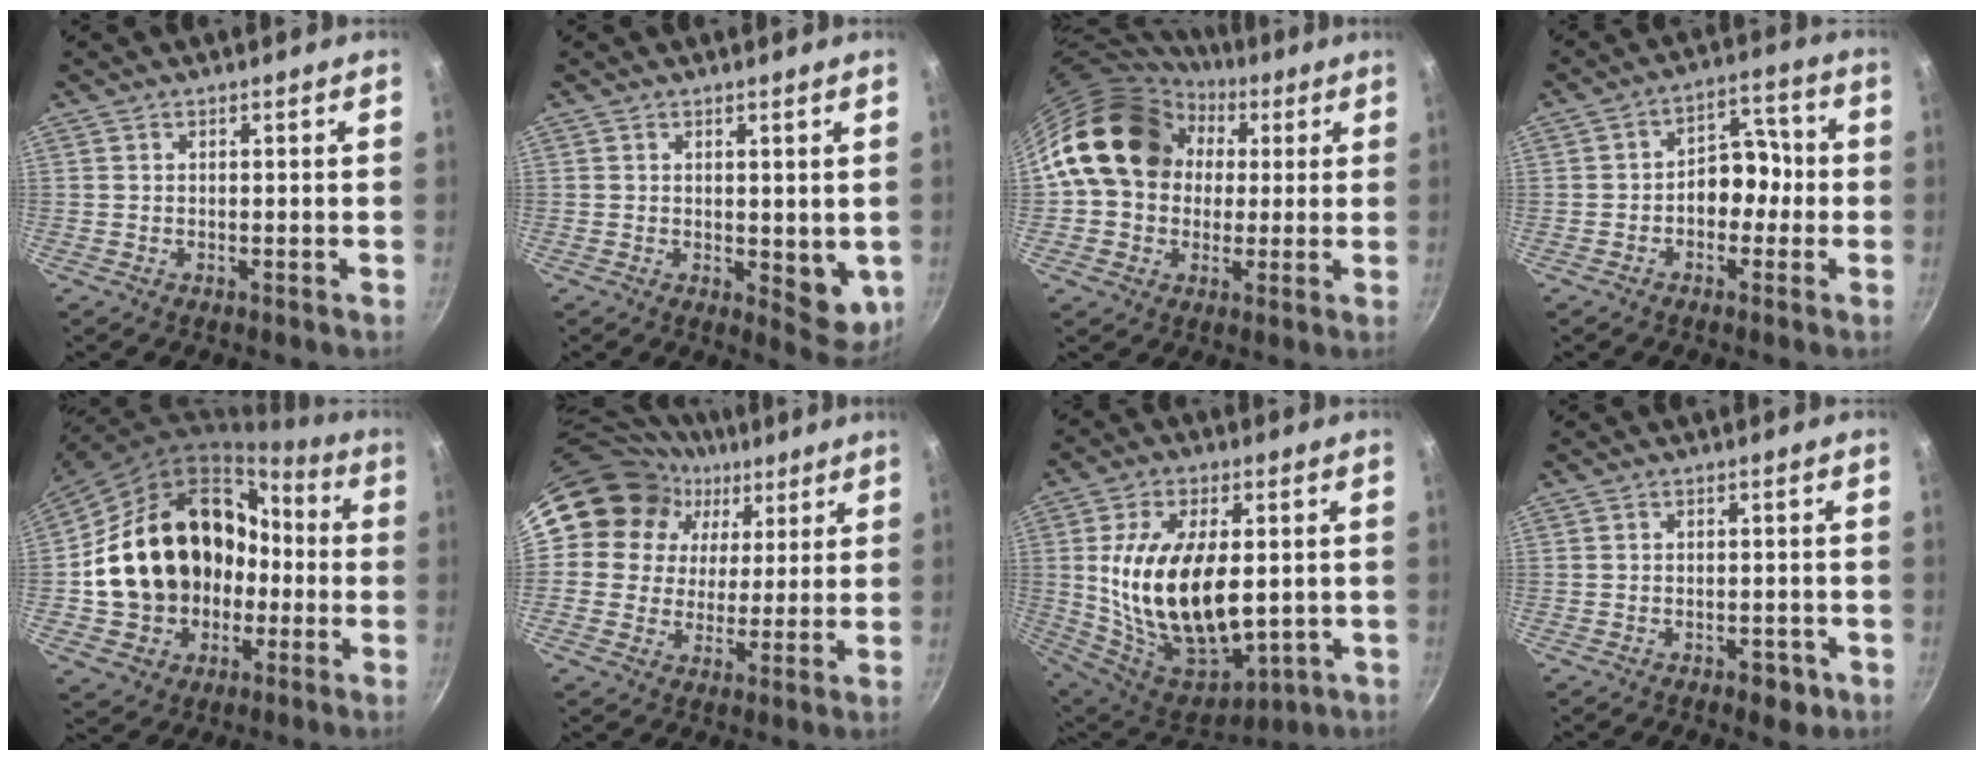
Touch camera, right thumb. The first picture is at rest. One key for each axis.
{"total": 6.5, "fx": 0.3, "fy": 3.5, "fz": 5.5, "tx": -0.054, "ty": -0.016, "tz": 0.010}
{"total": 17.8, "fx": 3.9, "fy": 14.4, "fz": 9.6, "tx": -0.130, "ty": 0.033, "tz": 0.060}
{"total": 8.1, "fx": -1.4, "fy": 6.0, "fz": 5.2, "tx": -0.016, "ty": 0.037, "tz": -0.031}
{"total": 23.8, "fx": -1.5, "fy": 19.5, "fz": 13.7, "tx": -0.214, "ty": 0.063, "tz": 0.000}
{"total": 15.7, "fx": 6.7, "fy": 13.0, "fz": 5.5, "tx": -0.071, "ty": -0.002, "tz": 0.106}
{"total": 23.9, "fx": -0.4, "fy": 13.5, "fz": 19.7, "tx": -0.339, "ty": -0.009, "tz": 0.017}
{"total": 4.3, "fx": -2.2, "fy": 2.4, "fz": 2.7, "tx": -0.024, "ty": 0.019, "tz": -0.019}